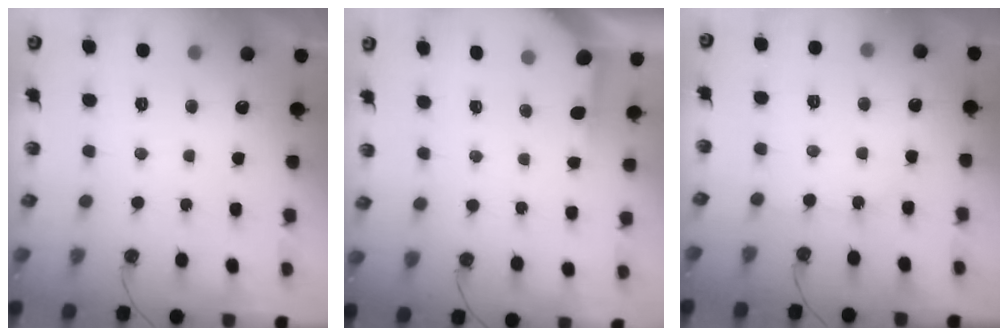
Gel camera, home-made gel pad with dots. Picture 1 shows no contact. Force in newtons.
{"total": 3.9, "press": 3.9, "slide": 0.5}
{"total": 3.0, "press": 3.0, "slide": 0.4}